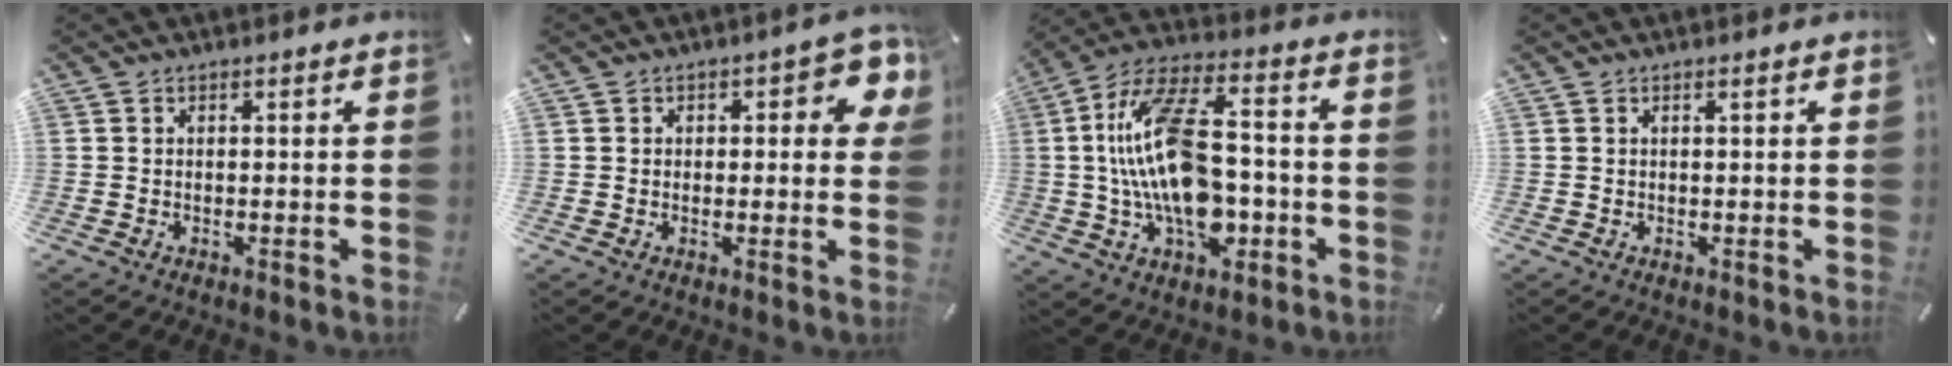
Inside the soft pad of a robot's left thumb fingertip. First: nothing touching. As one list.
[{"total": 5.7, "force": [1.9, 3.3, 4.3], "torque": [-0.046, 0.000, 0.025]}, {"total": 20.2, "force": [-2.1, 11.0, 16.9], "torque": [-0.345, 0.006, -0.039]}, {"total": 0.6, "force": [0.3, 0.0, 0.5], "torque": [-0.010, 0.001, 0.004]}]